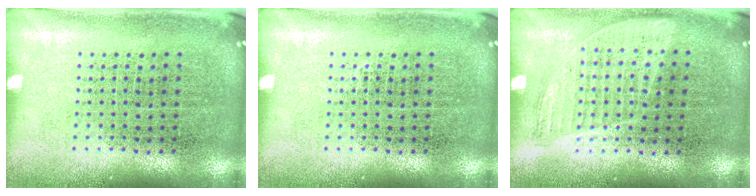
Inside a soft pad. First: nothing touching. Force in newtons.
{"total": 0.0}
{"total": 0.9, "press": 0.8, "slide": 0.4}